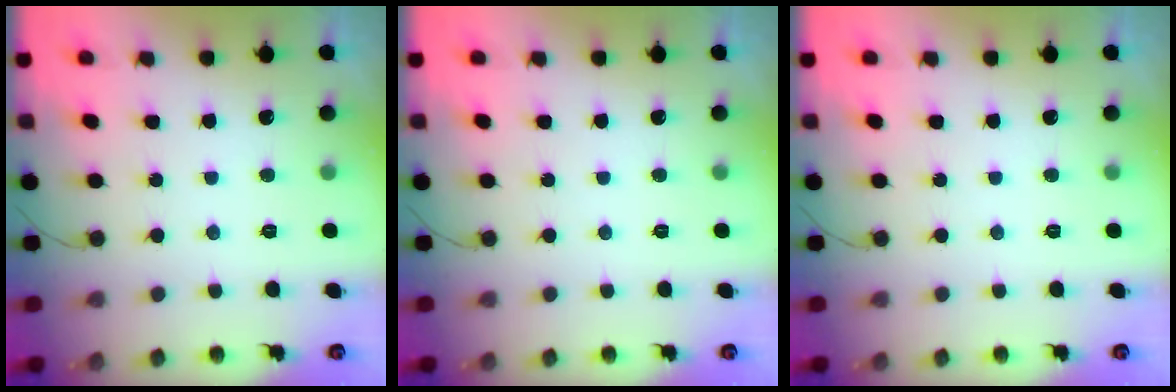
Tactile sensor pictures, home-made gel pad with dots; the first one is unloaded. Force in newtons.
{"total": 0.0}
{"total": 0.0}